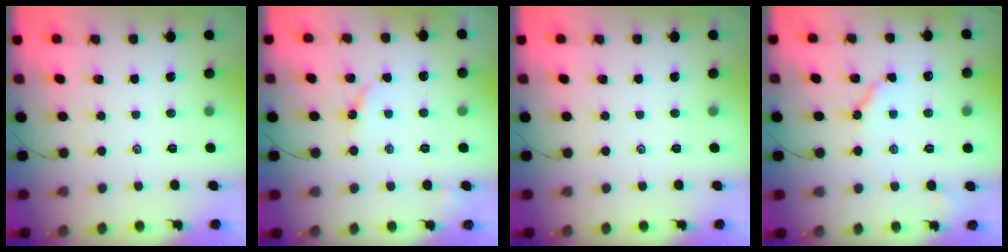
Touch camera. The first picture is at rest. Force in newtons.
{"total": 3.3, "press": 3.3, "slide": 0.4}
{"total": 0.0}
{"total": 5.1, "press": 5.1, "slide": 0.3}